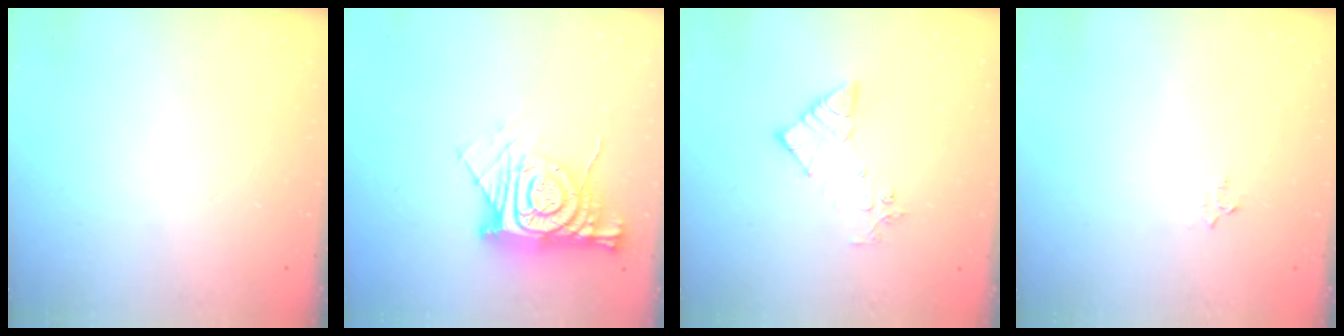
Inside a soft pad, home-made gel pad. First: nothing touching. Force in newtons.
{"total": 13.6, "press": 13.5, "slide": 1.3}
{"total": 8.8, "press": 8.8, "slide": 0.7}
{"total": 2.9, "press": 2.8, "slide": 0.4}